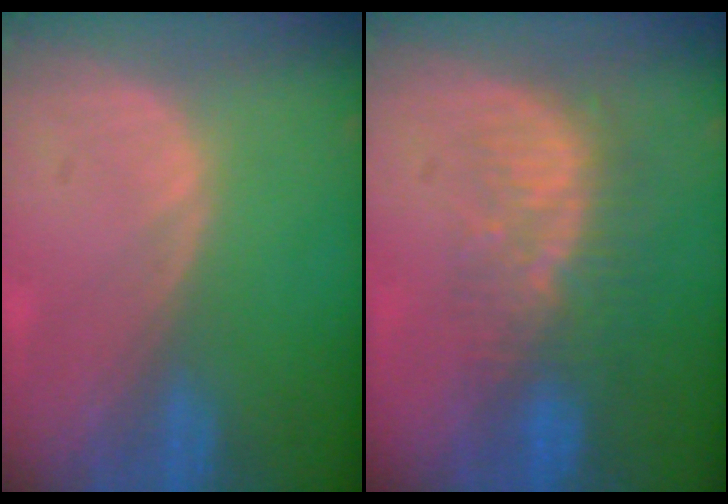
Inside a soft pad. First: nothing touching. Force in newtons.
{"total": 8.2, "press": 7.2, "slide": 3.8}